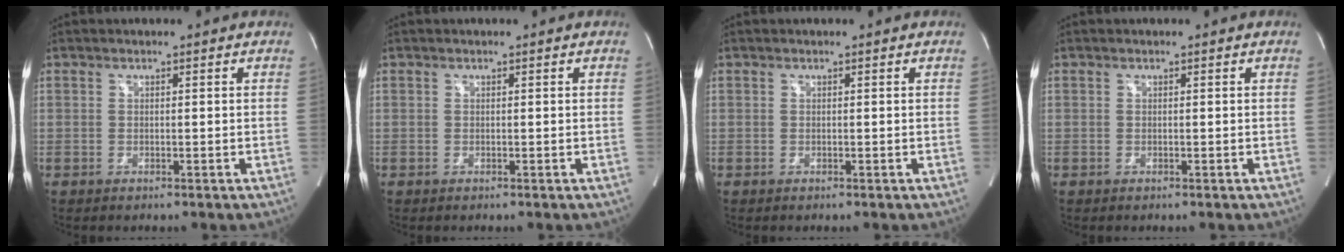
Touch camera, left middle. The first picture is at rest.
{"total": 0.0}
{"total": 0.0}
{"total": 0.0}